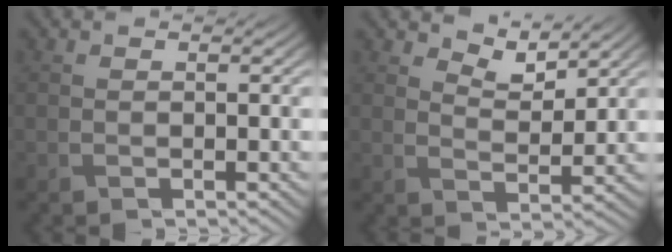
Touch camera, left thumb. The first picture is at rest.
{"total": 3.9, "force": [3.3, 1.3, 1.8], "torque": [-0.039, -0.008, 0.062]}